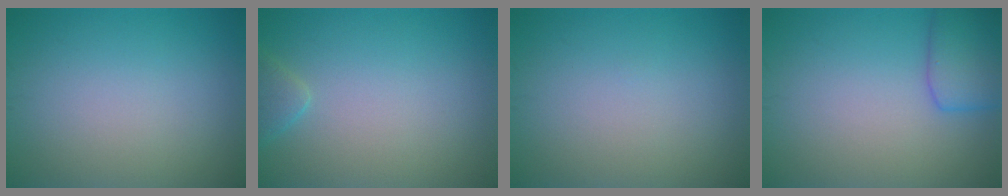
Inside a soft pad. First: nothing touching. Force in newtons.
{"total": 1.5, "press": 1.5, "slide": 0.1}
{"total": 0.0}
{"total": 3.8, "press": 3.8, "slide": 0.2}